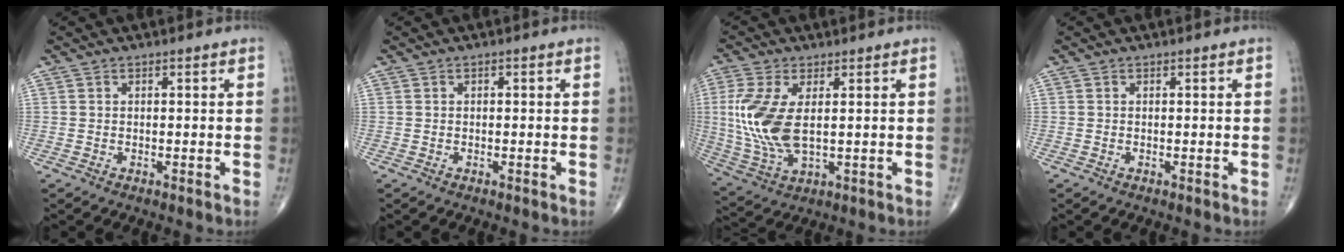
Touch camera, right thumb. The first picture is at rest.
{"total": 0.0}
{"total": 12.3, "force": [1.3, 6.0, 10.7], "torque": [-0.249, -0.008, 0.036]}
{"total": 0.0}